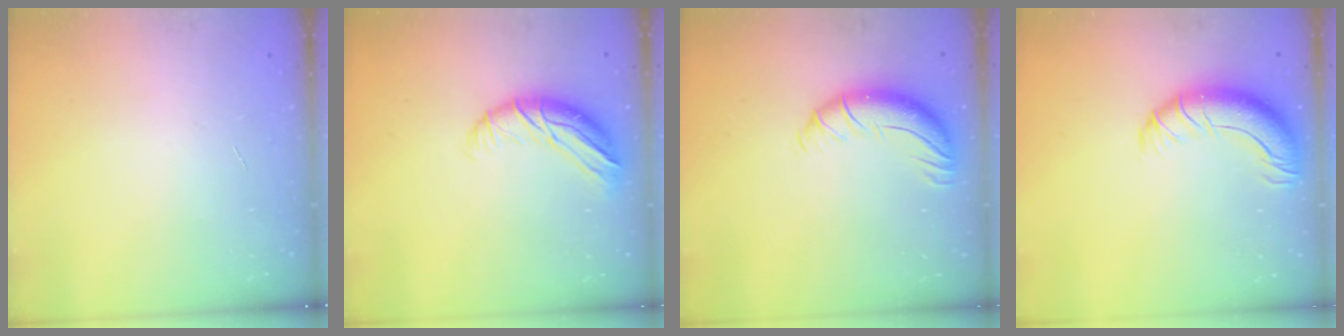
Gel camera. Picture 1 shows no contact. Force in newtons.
{"total": 10.9, "press": 10.8, "slide": 1.3}
{"total": 10.1, "press": 9.8, "slide": 2.2}
{"total": 11.9, "press": 11.6, "slide": 2.2}